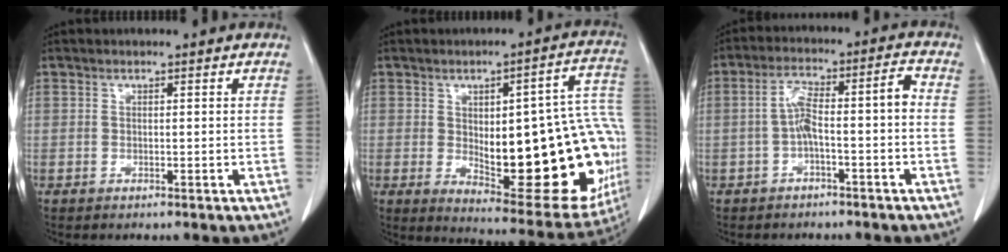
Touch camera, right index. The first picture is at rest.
{"total": 26.5, "force": [-2.3, 8.0, 25.2], "torque": [-0.248, 0.021, -0.003]}
{"total": 7.0, "force": [-1.5, 1.0, 6.7], "torque": [-0.124, 0.036, -0.026]}